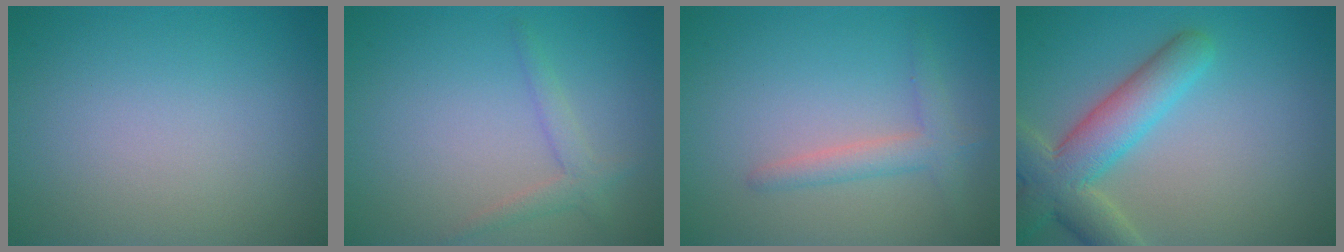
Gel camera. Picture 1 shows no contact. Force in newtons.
{"total": 1.8, "press": 1.8, "slide": 0.2}
{"total": 2.3, "press": 2.3, "slide": 0.1}
{"total": 6.4, "press": 6.4, "slide": 0.4}